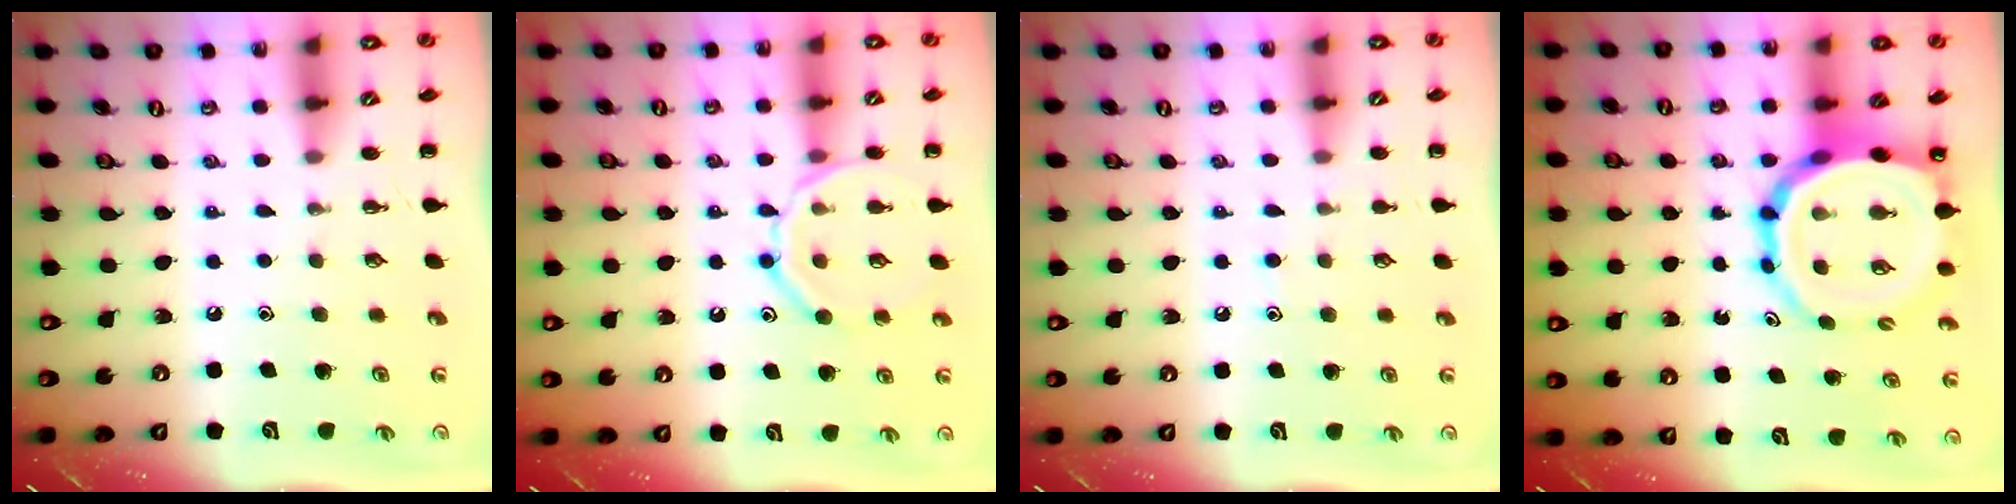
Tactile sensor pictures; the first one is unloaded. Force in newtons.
{"total": 13.5, "press": 13.4, "slide": 1.4}
{"total": 5.4, "press": 4.9, "slide": 2.2}
{"total": 15.5, "press": 14.9, "slide": 4.3}